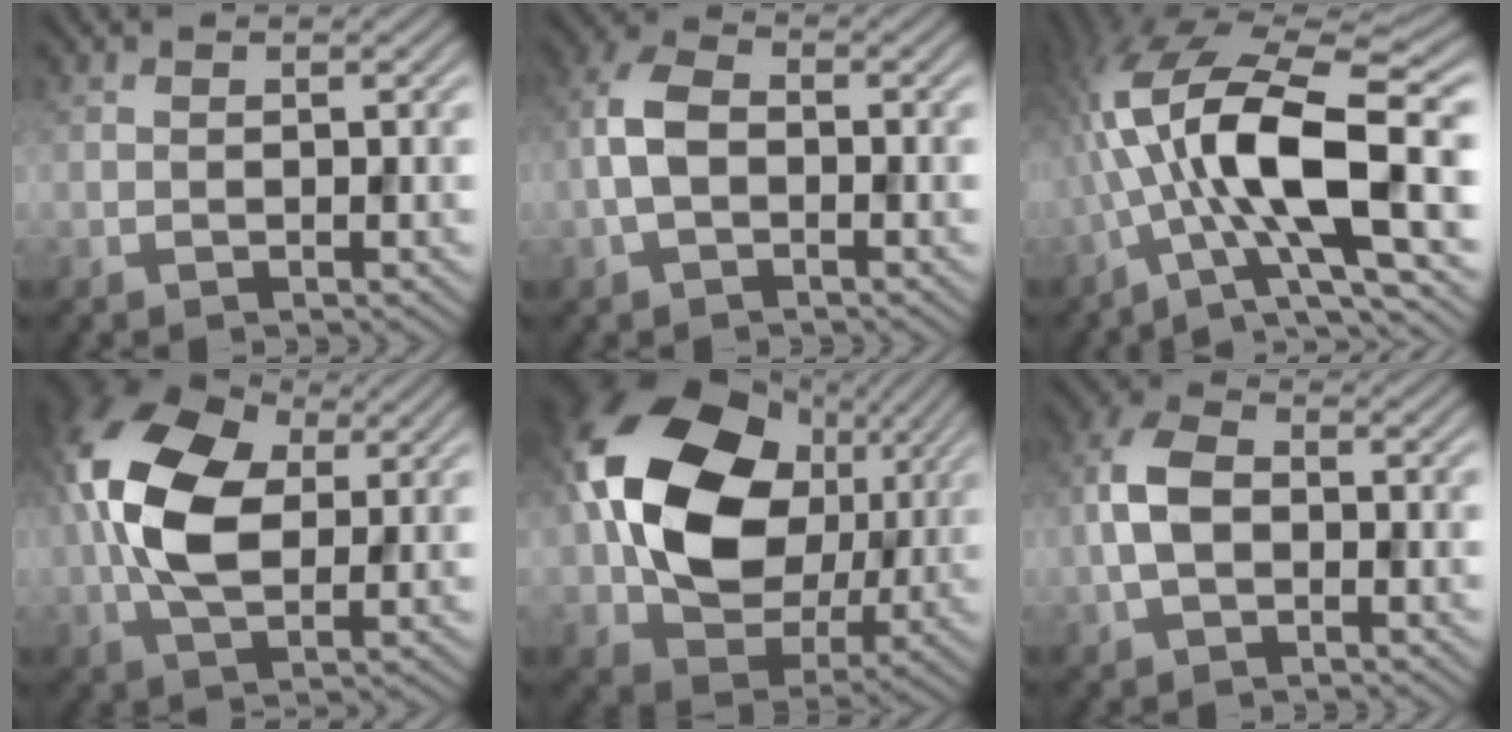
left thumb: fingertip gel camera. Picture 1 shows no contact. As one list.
[{"total": 4.9, "force": [-1.0, 2.9, 3.8], "torque": [-0.093, 0.011, -0.031]}, {"total": 16.4, "force": [-1.3, 6.1, 15.1], "torque": [-0.292, 0.021, -0.034]}, {"total": 13.0, "force": [1.7, 7.7, 10.4], "torque": [-0.250, 0.020, 0.022]}, {"total": 18.5, "force": [2.9, 13.7, 12.0], "torque": [-0.254, -0.001, 0.060]}, {"total": 5.4, "force": [-0.9, 3.3, 4.2], "torque": [-0.100, 0.012, -0.028]}]